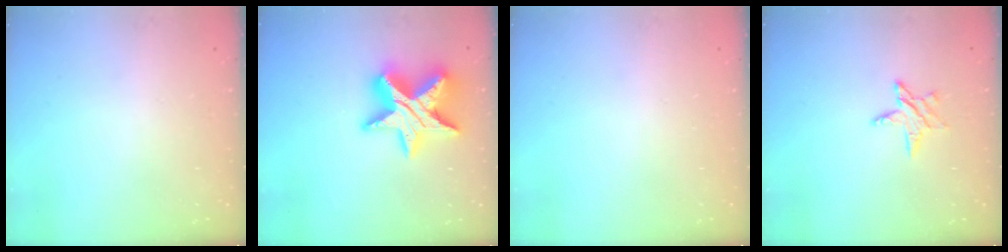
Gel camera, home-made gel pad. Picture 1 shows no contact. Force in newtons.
{"total": 17.8, "press": 17.7, "slide": 1.3}
{"total": 0.0}
{"total": 4.8, "press": 4.8, "slide": 0.5}